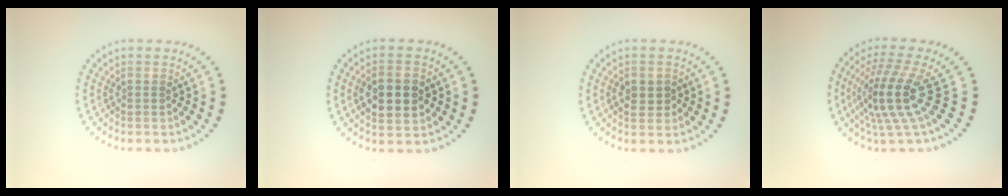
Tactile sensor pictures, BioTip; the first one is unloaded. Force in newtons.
{"total": 4.5, "press": 4.5, "slide": 0.2}
{"total": 2.2, "press": 2.2, "slide": 0.1}
{"total": 5.1, "press": 3.6, "slide": 3.6}